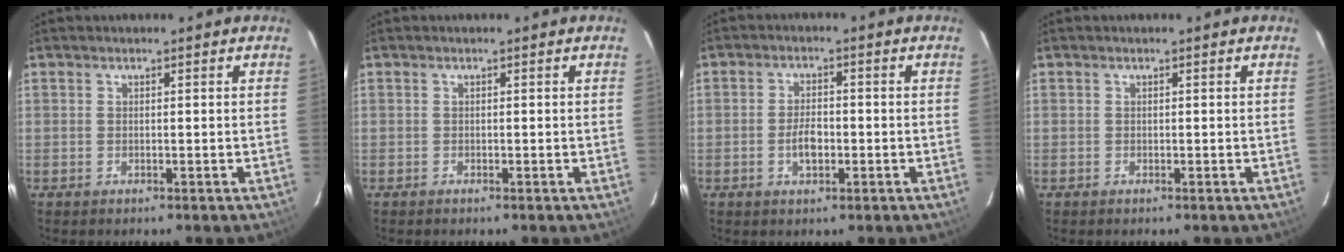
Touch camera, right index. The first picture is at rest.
{"total": 0.0}
{"total": 4.1, "force": [-1.2, 2.1, 3.3], "torque": [-0.063, 0.002, -0.019]}
{"total": 0.0}